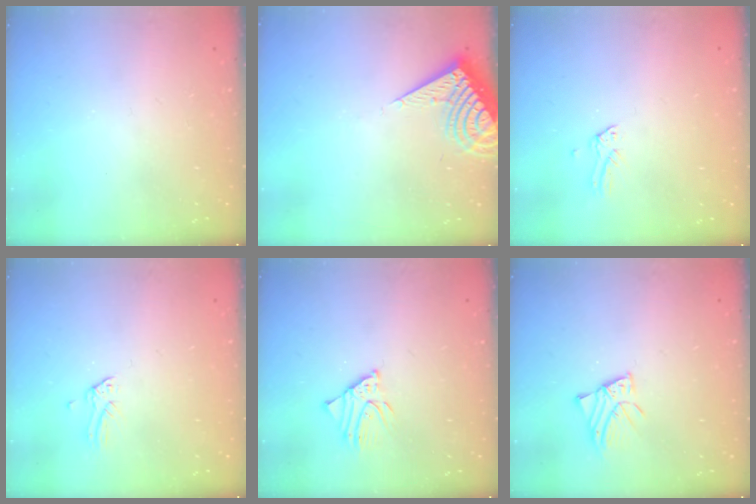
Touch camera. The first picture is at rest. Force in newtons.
{"total": 9.3, "press": 9.2, "slide": 1.3}
{"total": 0.0}
{"total": 0.0}
{"total": 3.3, "press": 3.2, "slide": 0.3}
{"total": 3.2, "press": 3.2, "slide": 0.1}